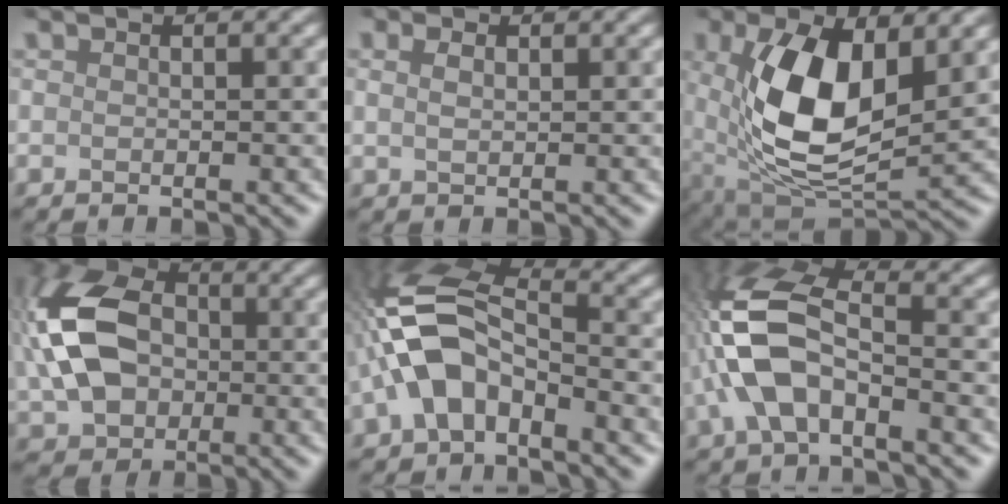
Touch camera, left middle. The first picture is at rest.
{"total": 0.7, "force": [0.1, -0.6, -0.4], "torque": [-0.010, 0.003, 0.021]}
{"total": 8.4, "force": [1.2, 3.8, 7.4], "torque": [-0.171, -0.005, 0.039]}
{"total": 9.9, "force": [0.0, 7.4, 6.7], "torque": [-0.187, 0.005, 0.009]}
{"total": 6.4, "force": [-3.1, 3.3, 4.5], "torque": [-0.124, 0.019, -0.054]}
{"total": 7.0, "force": [-2.6, 3.4, 5.5], "torque": [-0.154, 0.020, -0.042]}